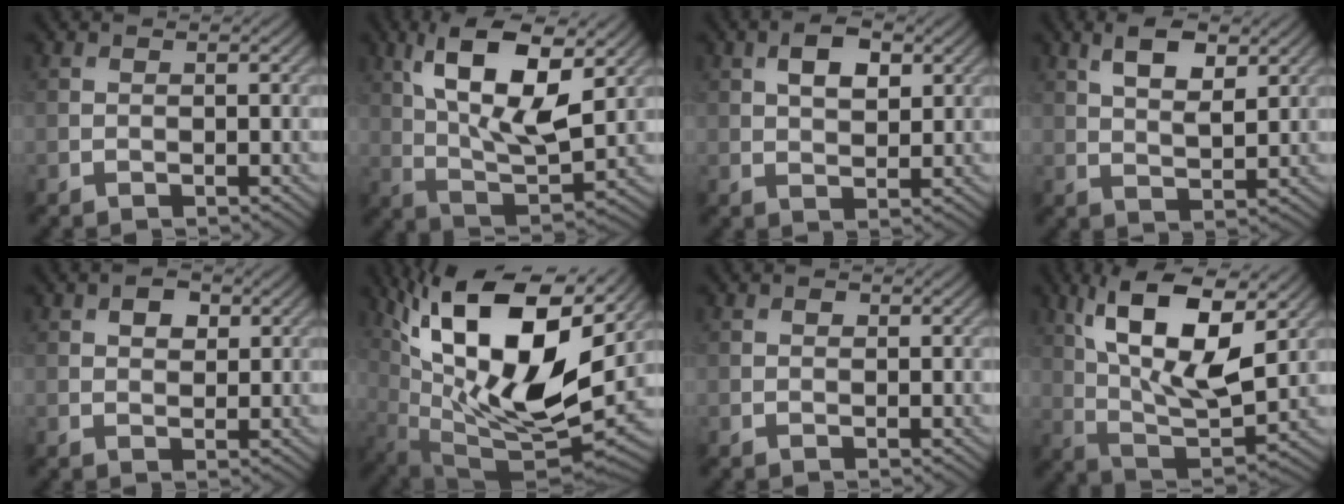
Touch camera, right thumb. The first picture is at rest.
{"total": 13.6, "force": [5.5, 5.4, 11.2], "torque": [-0.214, 0.001, 0.092]}
{"total": 4.8, "force": [1.9, 2.5, 3.7], "torque": [-0.067, 0.004, 0.030]}
{"total": 5.8, "force": [3.1, 2.3, 4.3], "torque": [-0.083, 0.000, 0.058]}
{"total": 2.5, "force": [1.2, 1.6, 1.6], "torque": [-0.028, 0.001, 0.019]}
{"total": 18.9, "force": [7.2, 8.3, 15.4], "torque": [-0.305, 0.013, 0.124]}
{"total": 0.6, "force": [0.2, 0.4, 0.3], "torque": [-0.001, -0.003, 0.002]}
{"total": 15.3, "force": [6.4, 6.1, 12.4], "torque": [-0.234, 0.008, 0.104]}